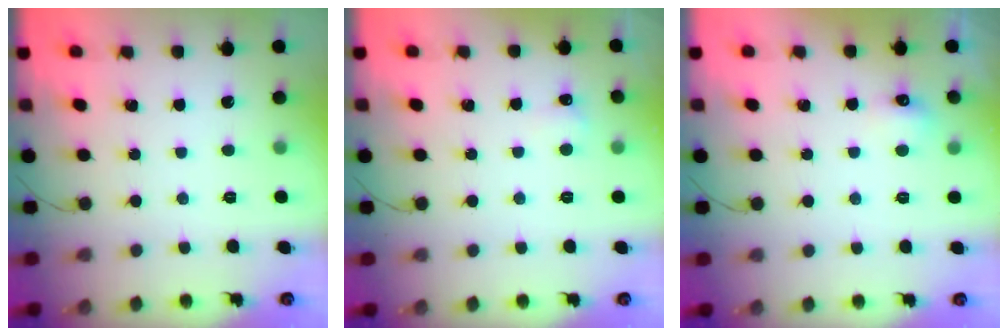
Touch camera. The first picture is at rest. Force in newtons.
{"total": 4.0, "press": 3.9, "slide": 1.2}
{"total": 5.1, "press": 4.9, "slide": 1.1}